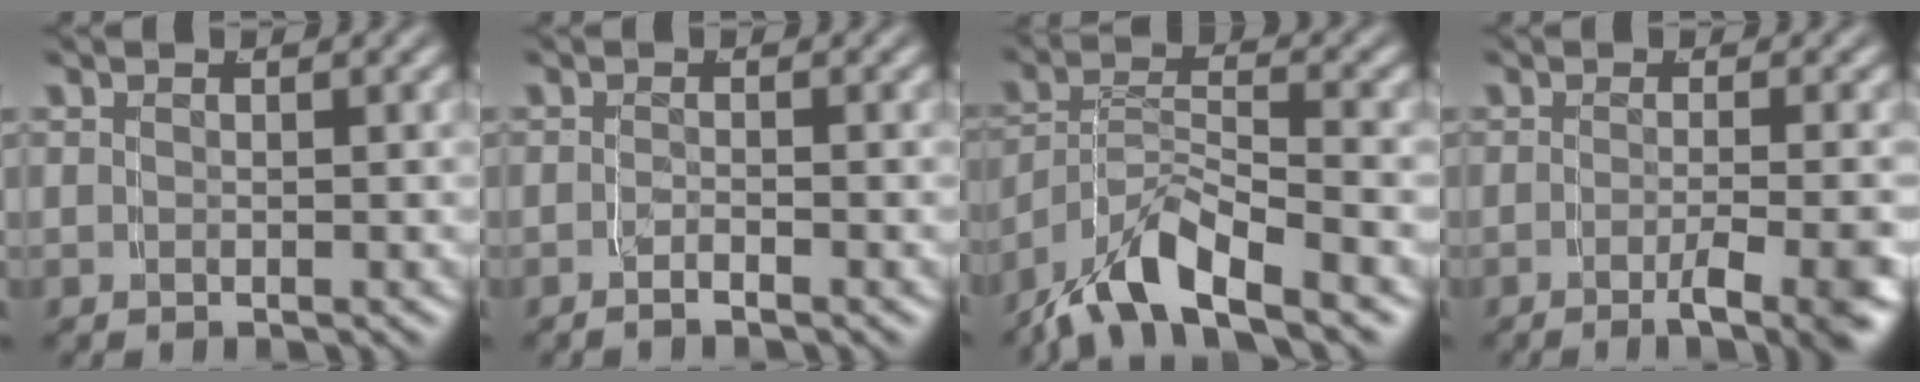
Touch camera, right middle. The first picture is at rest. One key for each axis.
{"total": 1.3, "fx": -1.1, "fy": -0.5, "fz": 0.5, "tx": -0.016, "ty": -0.006, "tz": -0.018}
{"total": 6.7, "fx": -4.8, "fy": 2.4, "fz": 3.9, "tx": -0.073, "ty": -0.016, "tz": -0.075}
{"total": 4.8, "fx": -3.1, "fy": 0.0, "fz": 3.7, "tx": -0.041, "ty": -0.009, "tz": -0.049}